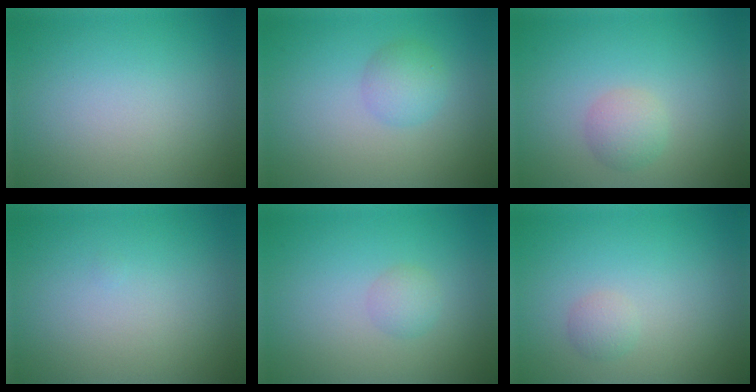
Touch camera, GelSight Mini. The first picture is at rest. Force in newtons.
{"total": 2.2, "press": 2.2, "slide": 0.1}
{"total": 1.9, "press": 1.9, "slide": 0.1}
{"total": 0.0}
{"total": 1.3, "press": 1.3, "slide": 0.1}
{"total": 1.1, "press": 1.1, "slide": 0.0}